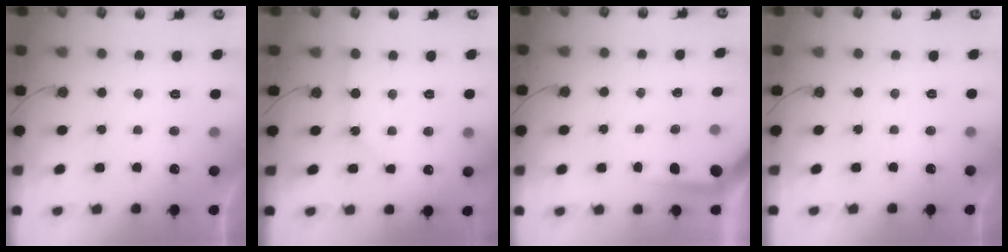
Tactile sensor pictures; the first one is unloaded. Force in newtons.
{"total": 1.8, "press": 1.8, "slide": 0.3}
{"total": 4.2, "press": 4.2, "slide": 0.4}
{"total": 0.0}